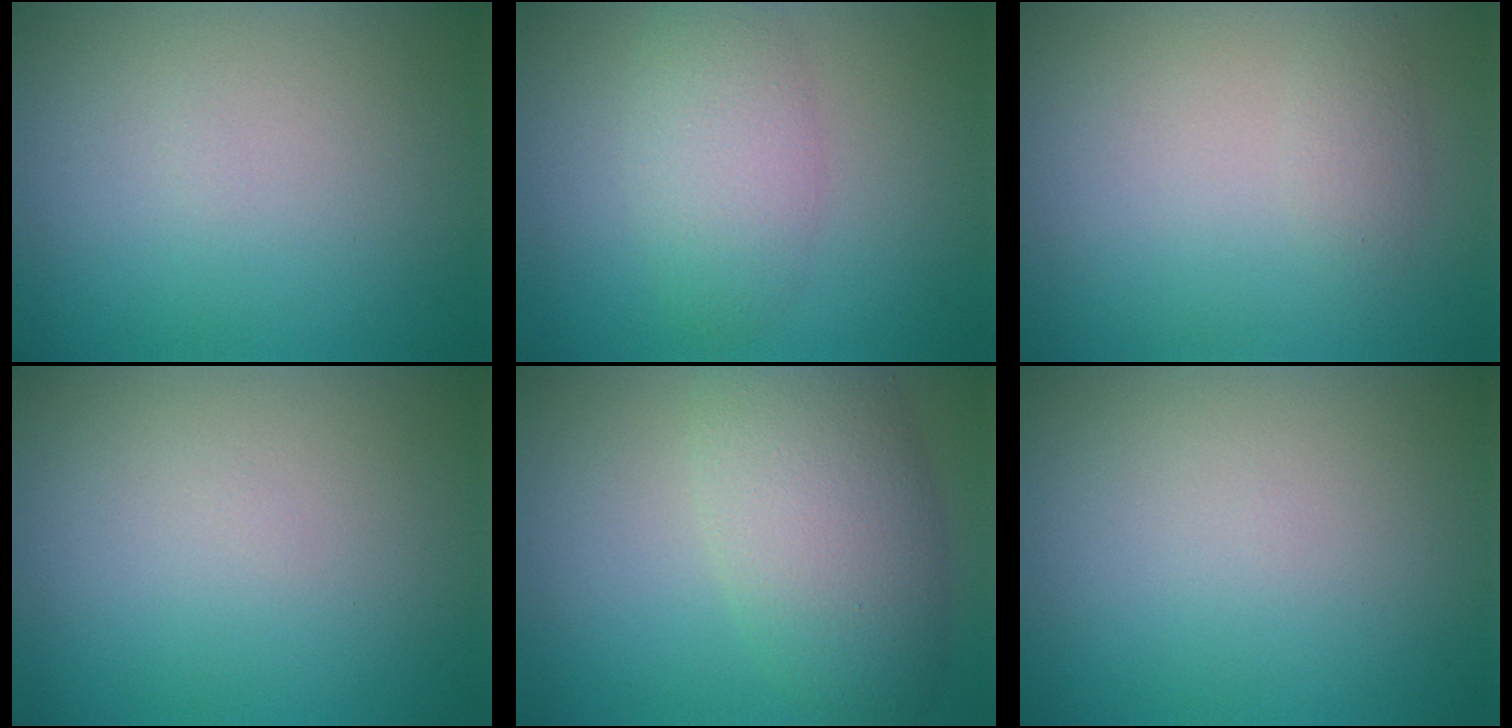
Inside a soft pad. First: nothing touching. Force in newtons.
{"total": 3.6, "press": 3.6, "slide": 0.1}
{"total": 1.2, "press": 1.2, "slide": 0.1}
{"total": 0.0}
{"total": 7.2, "press": 7.2, "slide": 0.4}
{"total": 0.0}